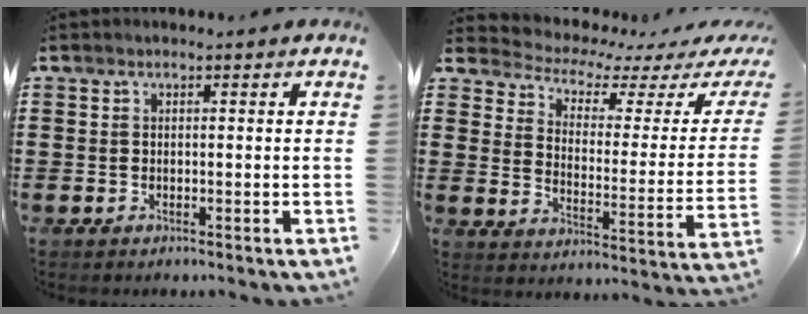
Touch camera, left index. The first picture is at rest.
{"total": 2.8, "force": [2.2, 1.1, 1.4], "torque": [-0.048, -0.020, 0.026]}